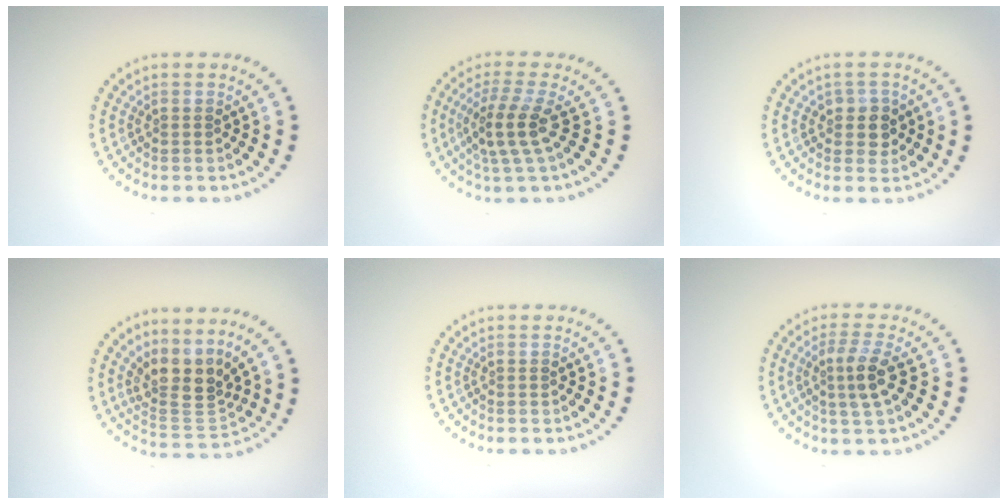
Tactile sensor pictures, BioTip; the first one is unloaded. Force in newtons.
{"total": 3.5, "press": 2.8, "slide": 2.1}
{"total": 2.1, "press": 1.9, "slide": 0.9}
{"total": 3.9, "press": 2.9, "slide": 2.6}
{"total": 0.0}
{"total": 2.9, "press": 2.5, "slide": 1.4}